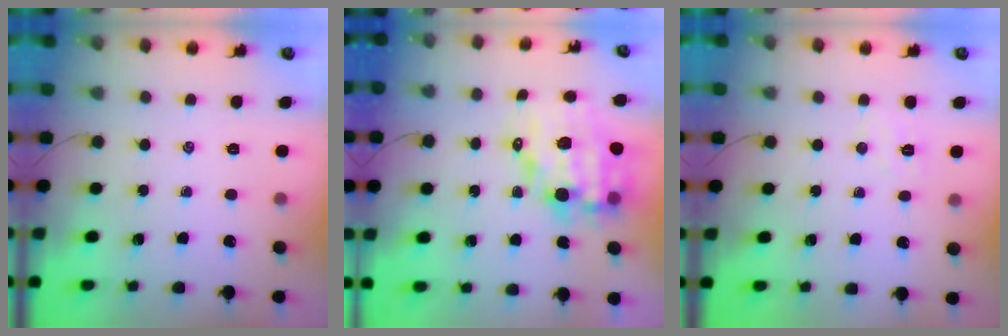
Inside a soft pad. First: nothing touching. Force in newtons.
{"total": 12.9, "press": 12.5, "slide": 3.3}
{"total": 3.9, "press": 3.8, "slide": 0.9}